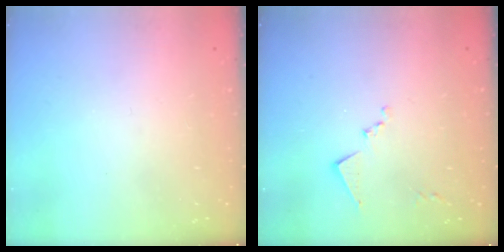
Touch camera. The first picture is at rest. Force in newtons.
{"total": 8.6, "press": 8.6, "slide": 0.4}